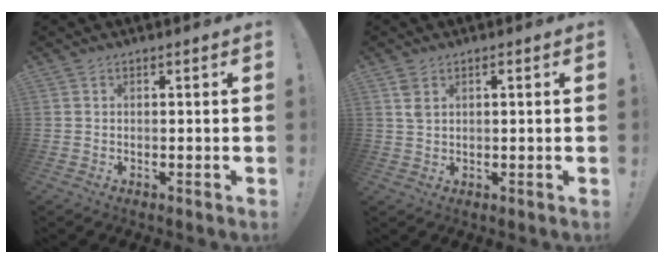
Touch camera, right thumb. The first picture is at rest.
{"total": 2.7, "force": [1.0, 1.7, 1.8], "torque": [-0.044, 0.009, 0.019]}